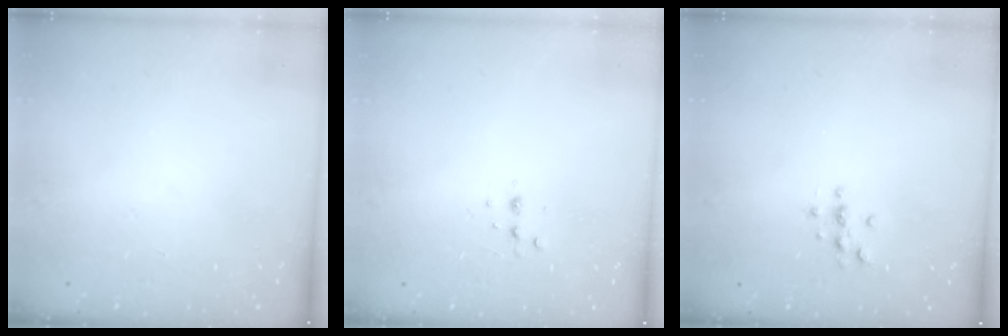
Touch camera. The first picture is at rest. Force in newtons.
{"total": 3.5, "press": 3.4, "slide": 0.5}
{"total": 3.0, "press": 3.0, "slide": 0.4}